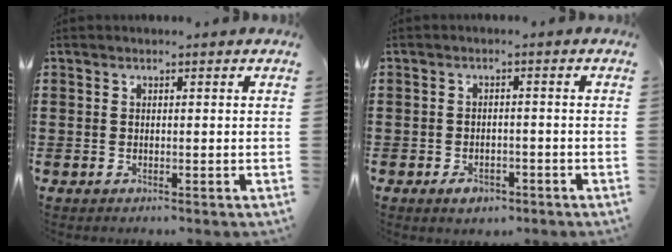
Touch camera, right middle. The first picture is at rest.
{"total": 2.3, "force": [-1.6, 1.3, 0.9], "torque": [-0.020, 0.002, -0.033]}